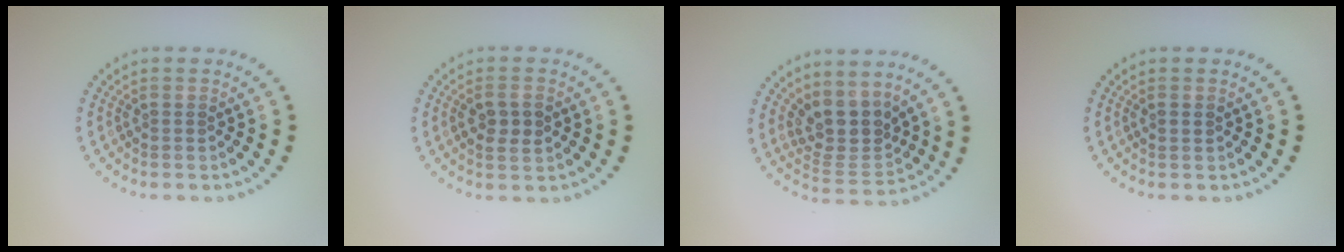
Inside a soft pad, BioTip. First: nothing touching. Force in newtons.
{"total": 2.4, "press": 2.4, "slide": 0.4}
{"total": 3.8, "press": 3.0, "slide": 2.3}
{"total": 0.9, "press": 0.9, "slide": 0.2}